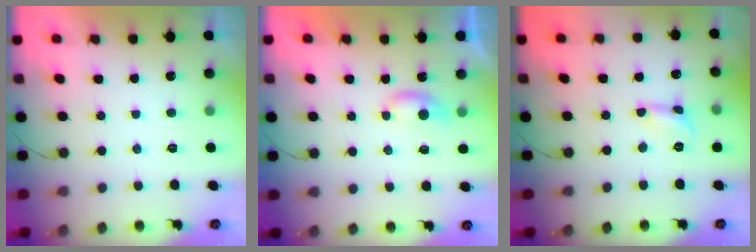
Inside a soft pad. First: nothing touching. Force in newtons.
{"total": 3.9, "press": 3.9, "slide": 0.5}
{"total": 2.8, "press": 2.7, "slide": 0.3}